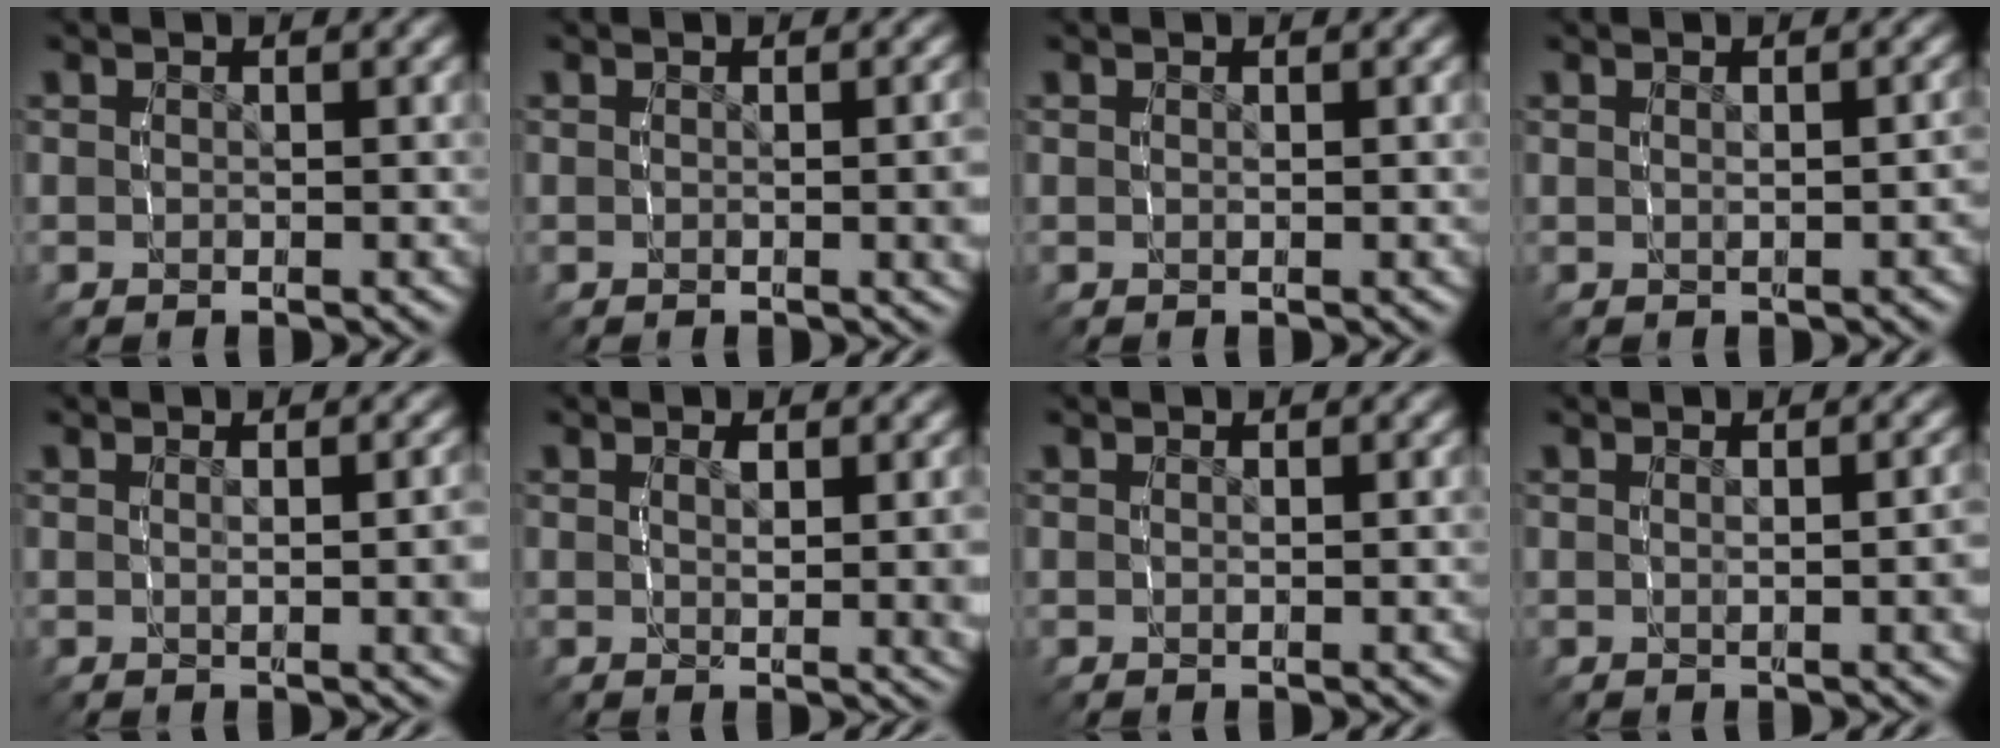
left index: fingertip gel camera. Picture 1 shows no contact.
{"total": 0.9, "force": [-0.1, 0.3, 0.9], "torque": [-0.010, 0.000, -0.003]}
{"total": 0.0}
{"total": 0.6, "force": [-0.2, -0.2, 0.5], "torque": [-0.013, 0.001, 0.003]}
{"total": 1.4, "force": [0.5, -0.3, 1.3], "torque": [-0.016, -0.002, 0.010]}
{"total": 1.8, "force": [1.0, -0.5, 1.4], "torque": [-0.019, -0.010, 0.019]}
{"total": 0.0}
{"total": 0.9, "force": [0.2, -0.3, 0.8], "torque": [-0.014, 0.000, 0.007]}